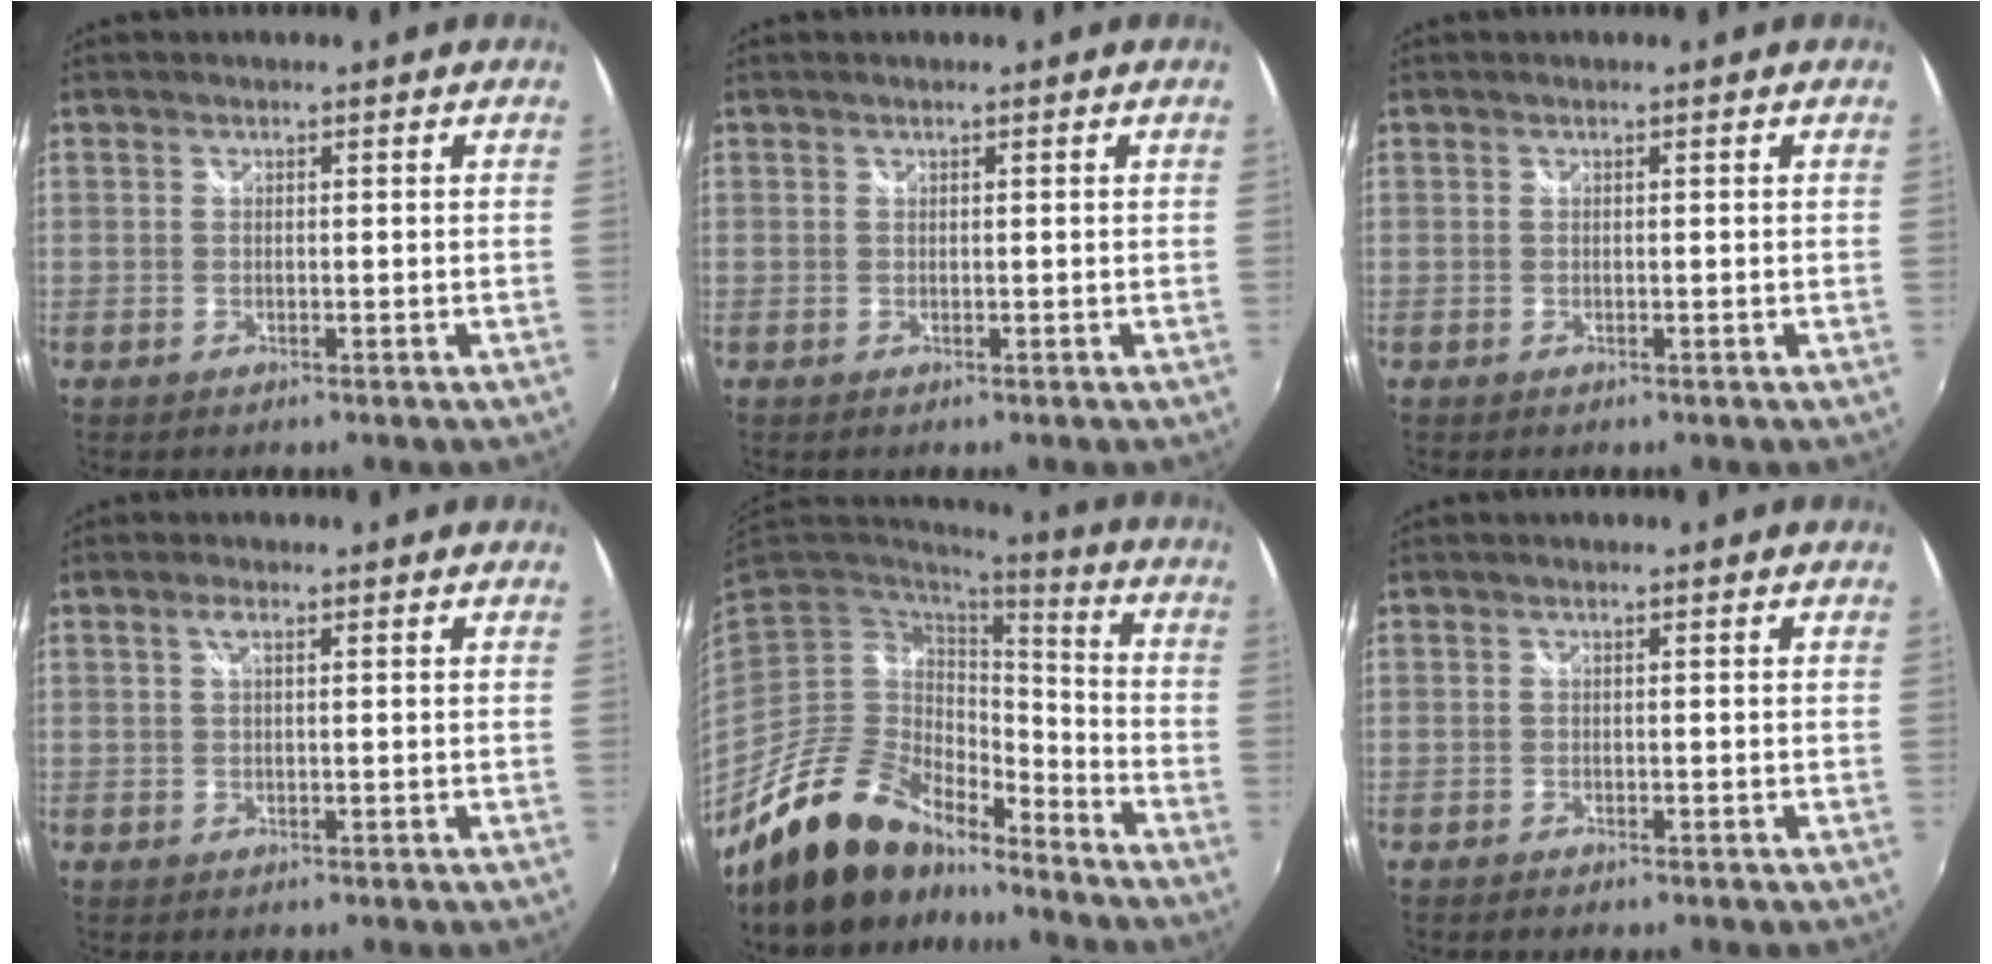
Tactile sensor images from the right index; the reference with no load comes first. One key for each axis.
{"total": 0.0}
{"total": 0.0}
{"total": 1.5, "fx": 0.5, "fy": 0.3, "fz": 1.3, "tx": -0.025, "ty": 0.005, "tz": 0.006}
{"total": 18.2, "fx": -14.9, "fy": 7.1, "fz": 7.8, "tx": -0.160, "ty": -0.004, "tz": -0.254}
{"total": 0.8, "fx": -0.8, "fy": 0.3, "fz": 0.2, "tx": -0.007, "ty": -0.004, "tz": -0.015}